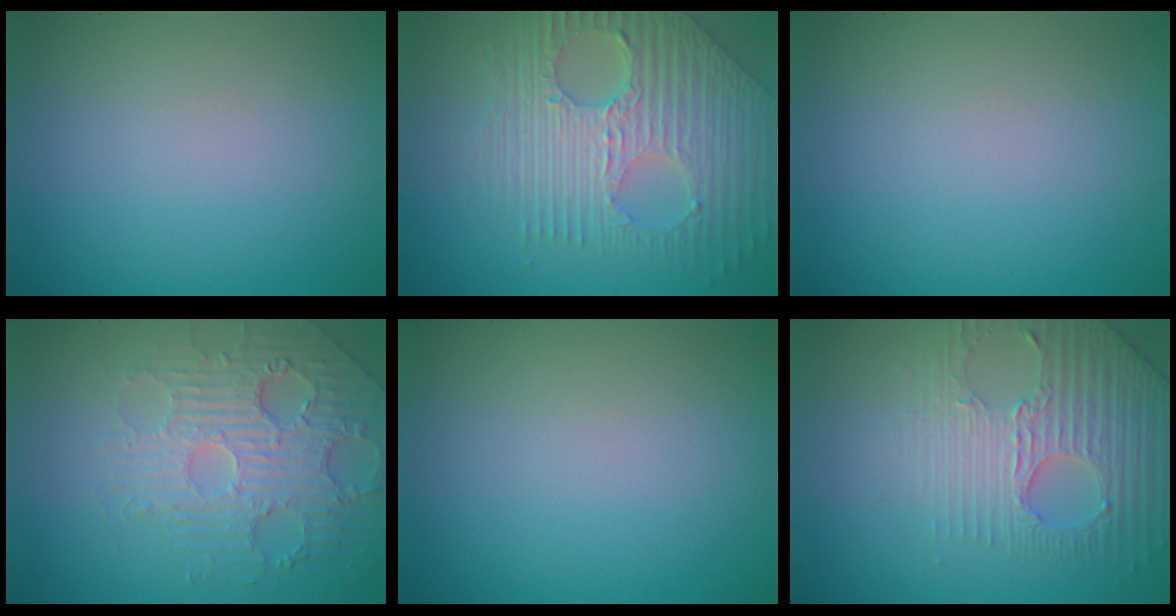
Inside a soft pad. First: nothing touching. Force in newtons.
{"total": 8.9, "press": 6.0, "slide": 6.6}
{"total": 0.0}
{"total": 4.8, "press": 4.2, "slide": 2.2}
{"total": 0.0}
{"total": 4.0, "press": 3.8, "slide": 1.1}